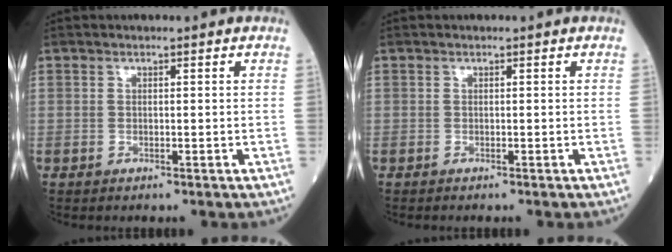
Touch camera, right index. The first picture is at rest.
{"total": 0.0}